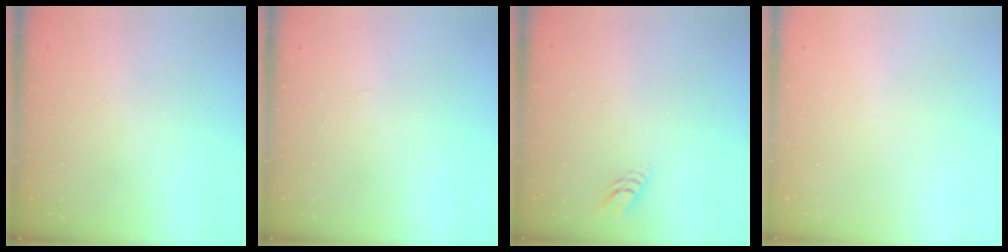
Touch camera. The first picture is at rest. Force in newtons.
{"total": 4.0, "press": 3.9, "slide": 0.4}
{"total": 4.0, "press": 4.0, "slide": 0.3}
{"total": 0.0}